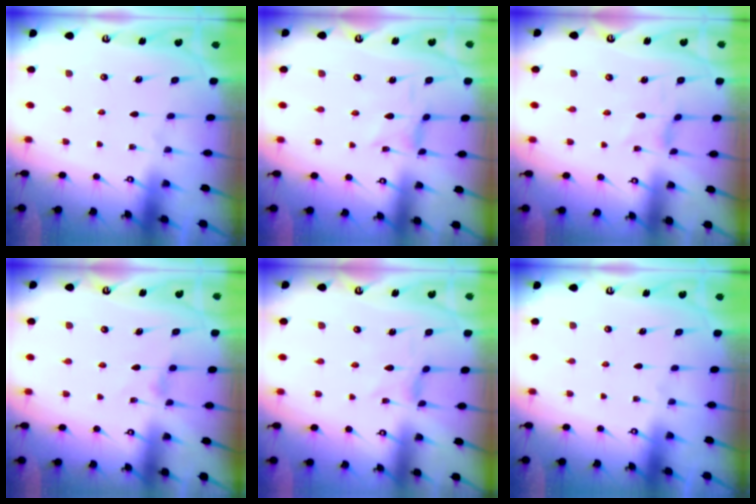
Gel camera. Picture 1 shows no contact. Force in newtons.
{"total": 0.5, "press": 0.5, "slide": 0.1}
{"total": 1.5, "press": 1.5, "slide": 0.3}
{"total": 2.5, "press": 2.5, "slide": 0.4}
{"total": 0.0}
{"total": 0.0}